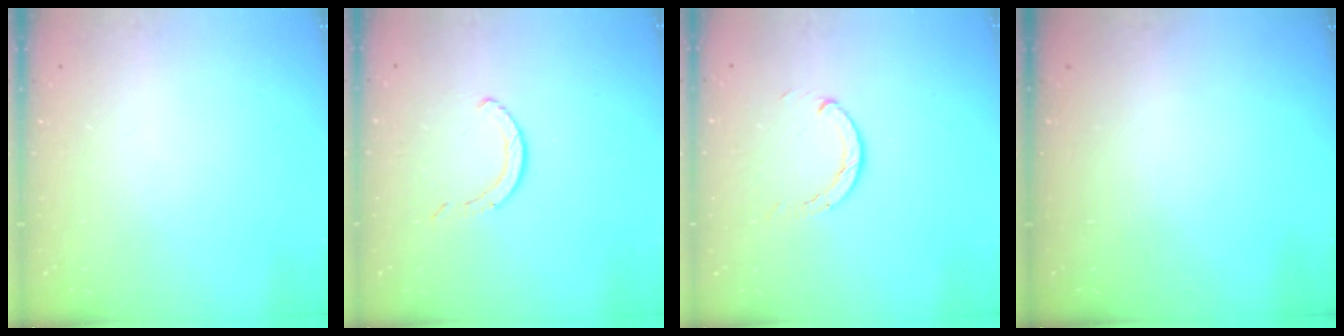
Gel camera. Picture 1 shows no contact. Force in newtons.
{"total": 2.9, "press": 2.9, "slide": 0.4}
{"total": 1.9, "press": 1.9, "slide": 0.2}
{"total": 0.0}